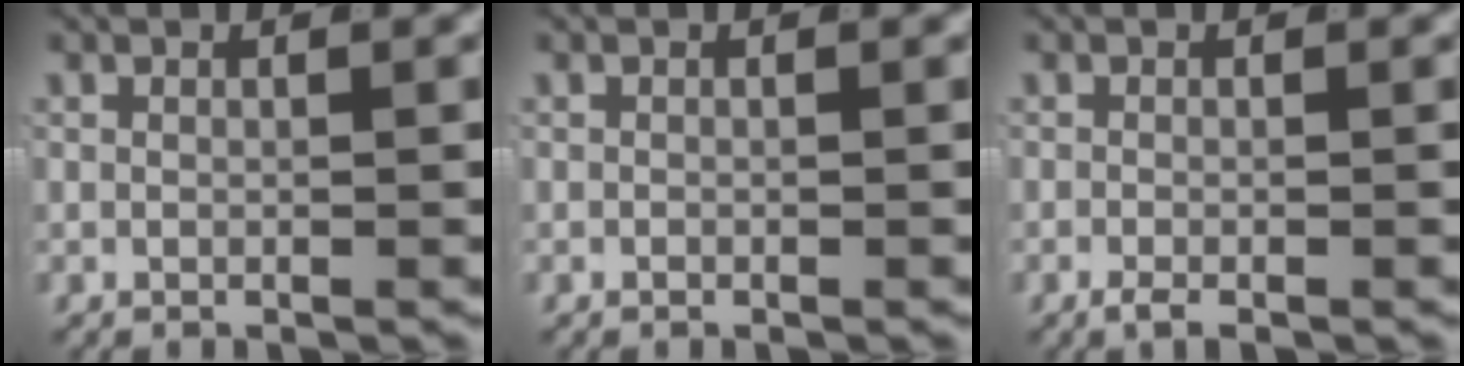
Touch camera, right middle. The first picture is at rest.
{"total": 0.0}
{"total": 1.7, "force": [-1.3, 0.7, 0.8], "torque": [-0.015, -0.005, -0.022]}